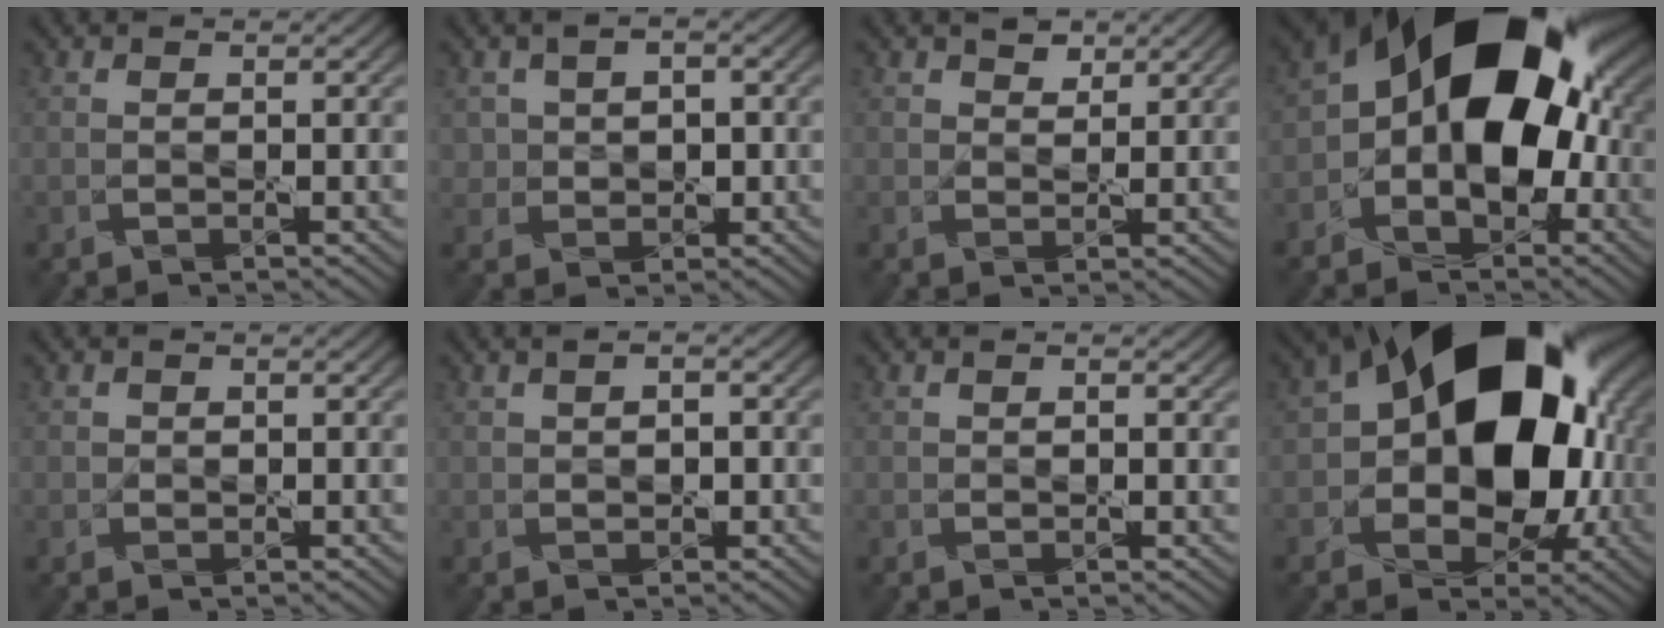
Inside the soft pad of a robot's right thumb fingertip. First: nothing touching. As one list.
[{"total": 3.4, "force": [0.3, 3.0, 1.6], "torque": [-0.033, 0.002, -0.001]}, {"total": 2.2, "force": [1.6, 1.4, 0.6], "torque": [-0.015, 0.003, 0.022]}, {"total": 16.7, "force": [0.8, 10.8, 12.7], "torque": [-0.174, 0.016, -0.004]}, {"total": 0.7, "force": [0.1, 0.7, -0.1], "torque": [0.006, 0.001, -0.003]}, {"total": 1.7, "force": [0.2, 1.3, 1.0], "torque": [-0.018, 0.004, 0.001]}, {"total": 0.6, "force": [0.2, 0.5, 0.4], "torque": [-0.004, 0.000, 0.000]}, {"total": 18.9, "force": [2.9, 12.9, 13.6], "torque": [-0.192, 0.001, 0.048]}]